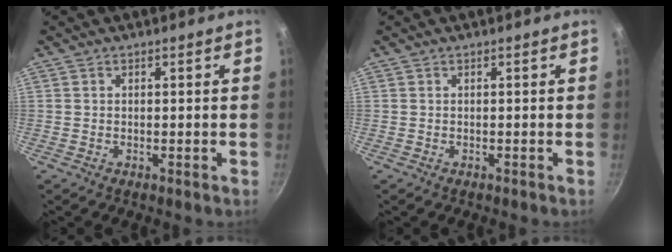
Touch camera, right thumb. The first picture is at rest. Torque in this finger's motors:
{"motor_torque": [0.00, -0.08, 0.30, 0.16, 0.04]}